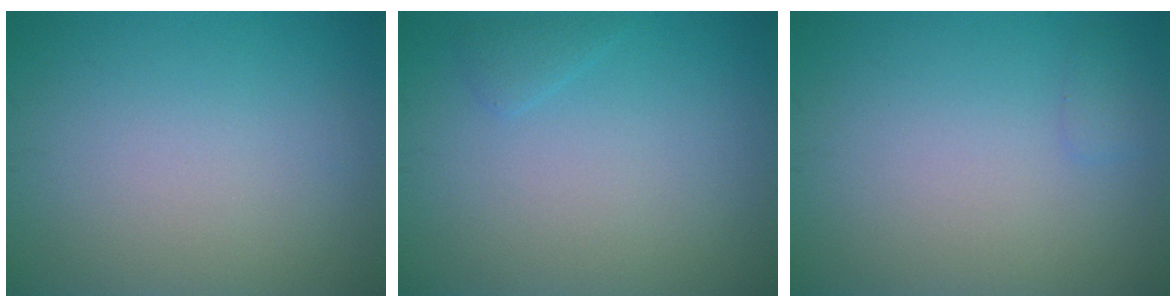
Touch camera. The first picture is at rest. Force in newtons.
{"total": 0.9, "press": 0.9, "slide": 0.1}
{"total": 0.7, "press": 0.7, "slide": 0.0}